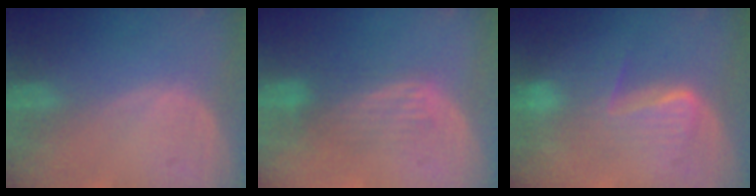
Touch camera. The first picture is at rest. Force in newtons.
{"total": 4.1, "press": 4.1, "slide": 0.1}
{"total": 6.4, "press": 6.3, "slide": 1.3}